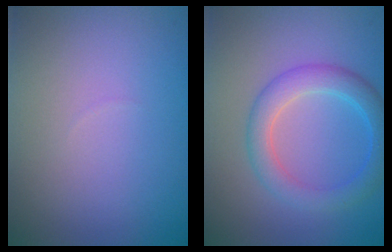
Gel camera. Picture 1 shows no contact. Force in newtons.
{"total": 3.8, "press": 3.8, "slide": 0.1}